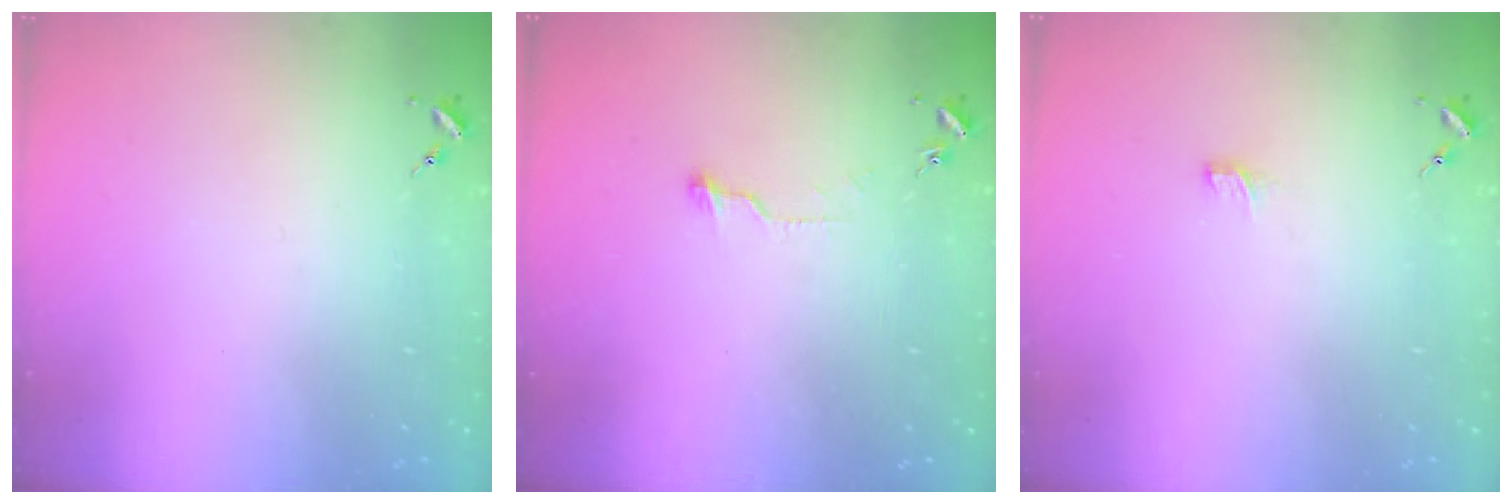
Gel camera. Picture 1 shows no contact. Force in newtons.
{"total": 4.8, "press": 4.8, "slide": 0.2}
{"total": 2.7, "press": 2.7, "slide": 0.3}